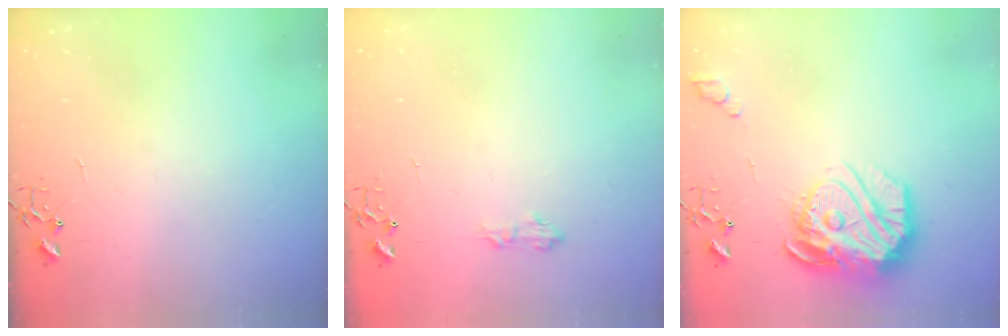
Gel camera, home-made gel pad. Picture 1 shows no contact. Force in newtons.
{"total": 5.9, "press": 5.9, "slide": 0.8}
{"total": 20.9, "press": 20.8, "slide": 2.0}